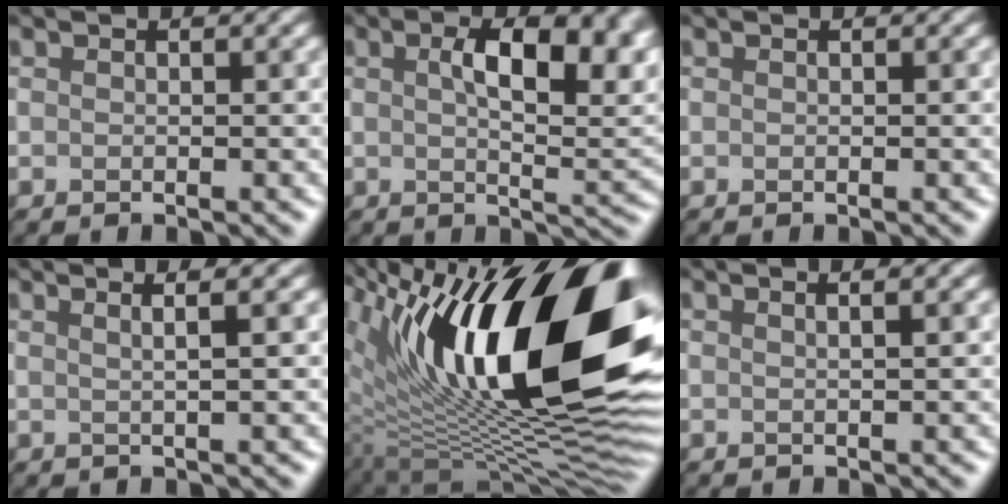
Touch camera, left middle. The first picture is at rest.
{"total": 6.5, "force": [1.6, 1.5, 6.1], "torque": [-0.102, 0.004, 0.045]}
{"total": 0.0}
{"total": 2.1, "force": [1.5, 0.1, 1.5], "torque": [-0.038, 0.024, 0.002]}
{"total": 16.0, "force": [5.9, 5.3, 13.9], "torque": [-0.241, 0.009, 0.112]}
{"total": 1.5, "force": [1.2, 0.4, 0.8], "torque": [-0.010, 0.021, -0.005]}